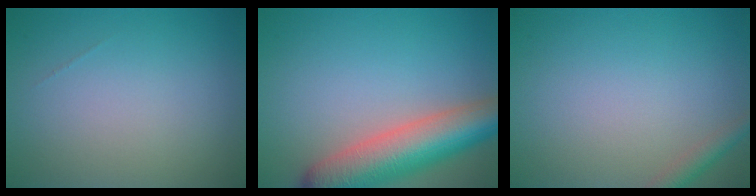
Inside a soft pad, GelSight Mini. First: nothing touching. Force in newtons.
{"total": 8.7, "press": 8.7, "slide": 0.5}
{"total": 1.6, "press": 1.6, "slide": 0.1}